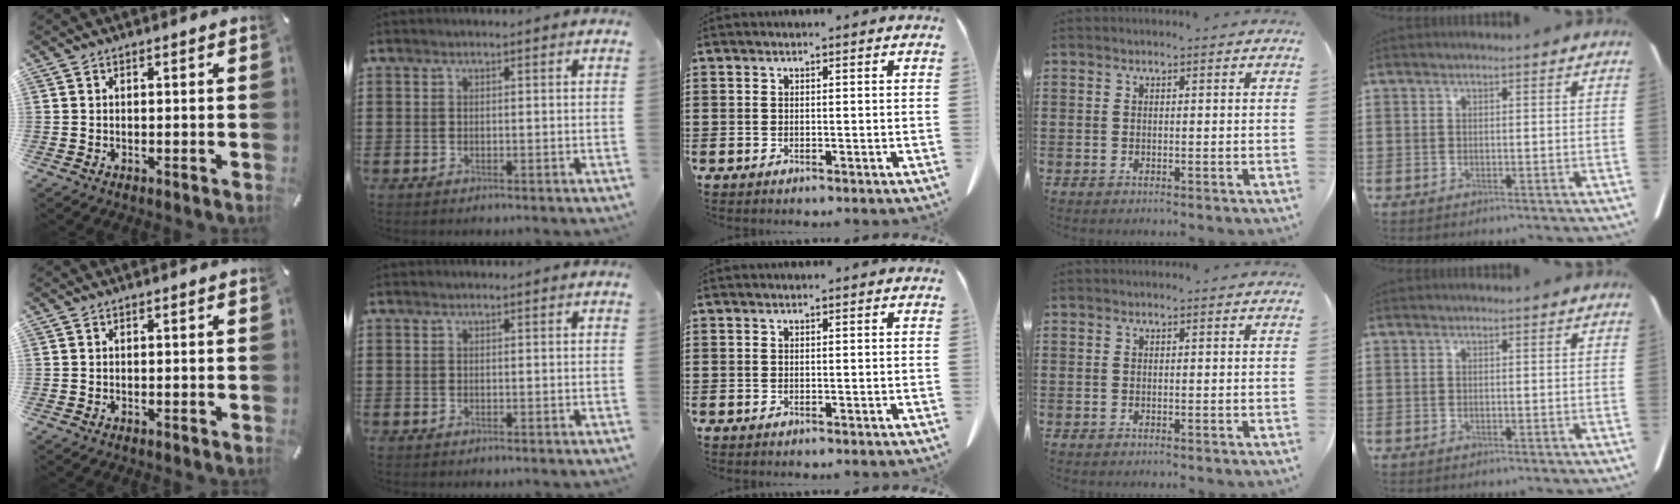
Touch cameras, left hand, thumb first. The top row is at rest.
{}